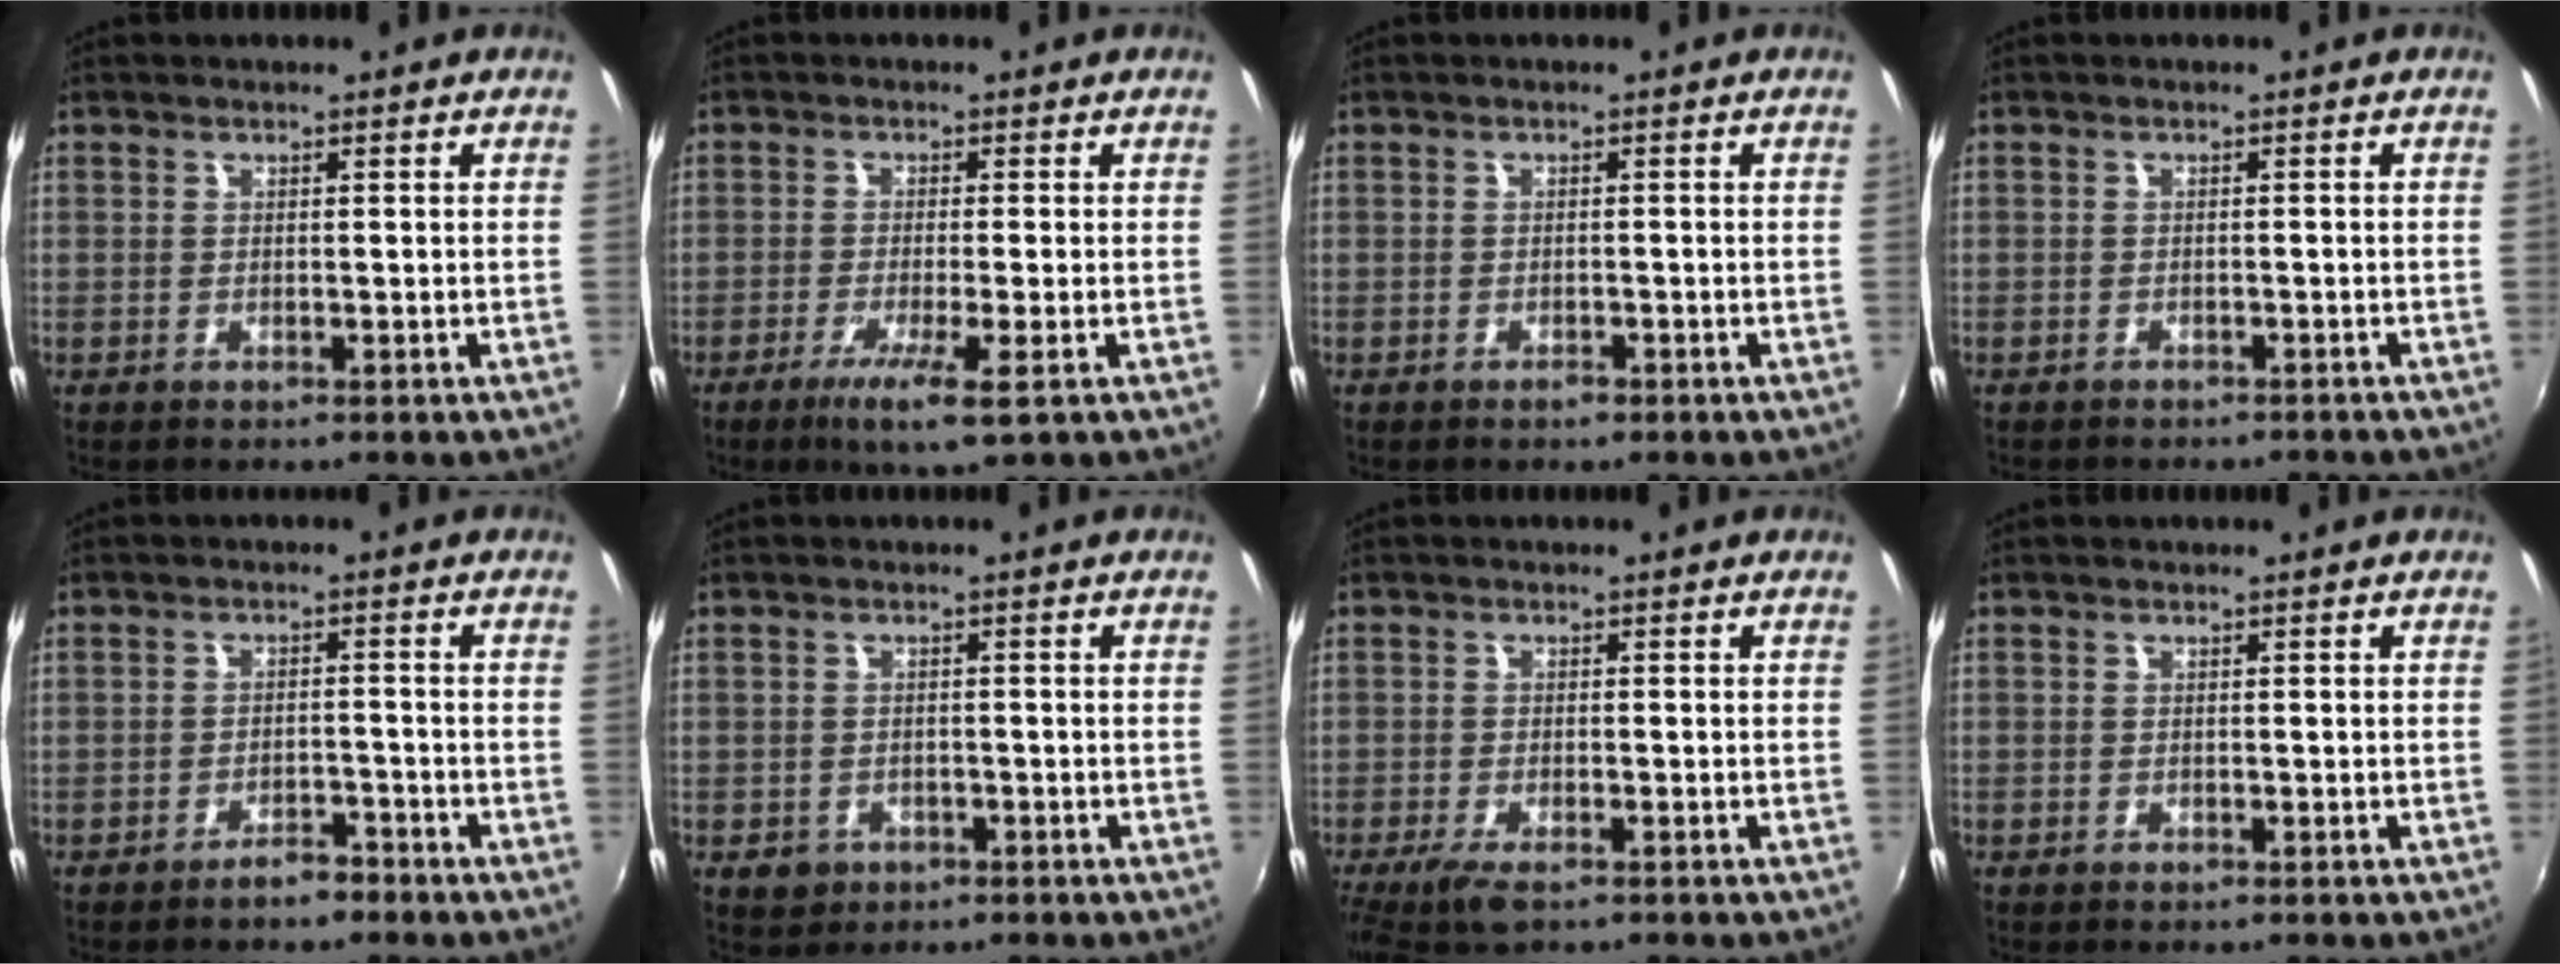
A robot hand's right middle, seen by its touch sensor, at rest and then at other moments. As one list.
[{"total": 6.1, "force": [-3.0, -0.2, 5.4], "torque": [-0.113, -0.020, -0.054]}, {"total": 1.0, "force": [-0.8, 0.4, 0.5], "torque": [-0.009, 0.000, -0.013]}, {"total": 2.8, "force": [-2.5, 1.2, 0.7], "torque": [-0.015, 0.002, -0.030]}, {"total": 3.2, "force": [-2.8, 1.0, 1.2], "torque": [-0.030, 0.005, -0.036]}, {"total": 3.7, "force": [-1.7, 3.0, 1.3], "torque": [-0.035, 0.000, -0.020]}, {"total": 5.7, "force": [-4.1, 1.7, 3.6], "torque": [-0.091, -0.022, -0.075]}, {"total": 0.7, "force": [-0.5, 0.5, -0.1], "torque": [-0.002, 0.003, -0.007]}]